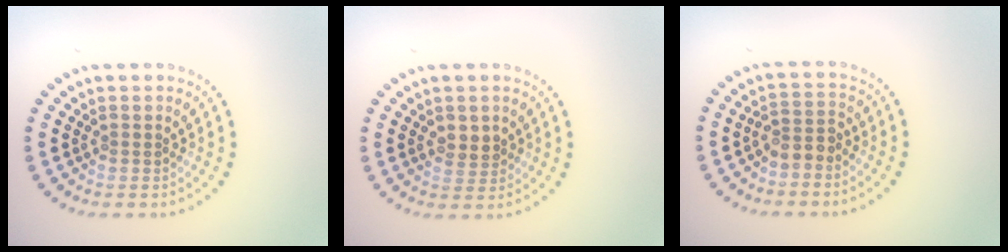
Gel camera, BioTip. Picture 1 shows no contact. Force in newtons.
{"total": 1.9, "press": 1.9, "slide": 0.6}
{"total": 2.1, "press": 1.7, "slide": 1.2}